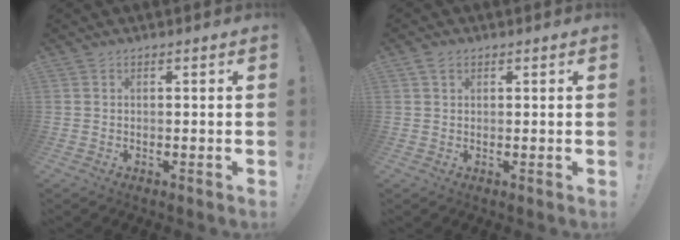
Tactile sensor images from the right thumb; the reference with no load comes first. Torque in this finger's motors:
{"motor_torque": [-0.10, 0.06, 0.13, -0.15, 0.00]}